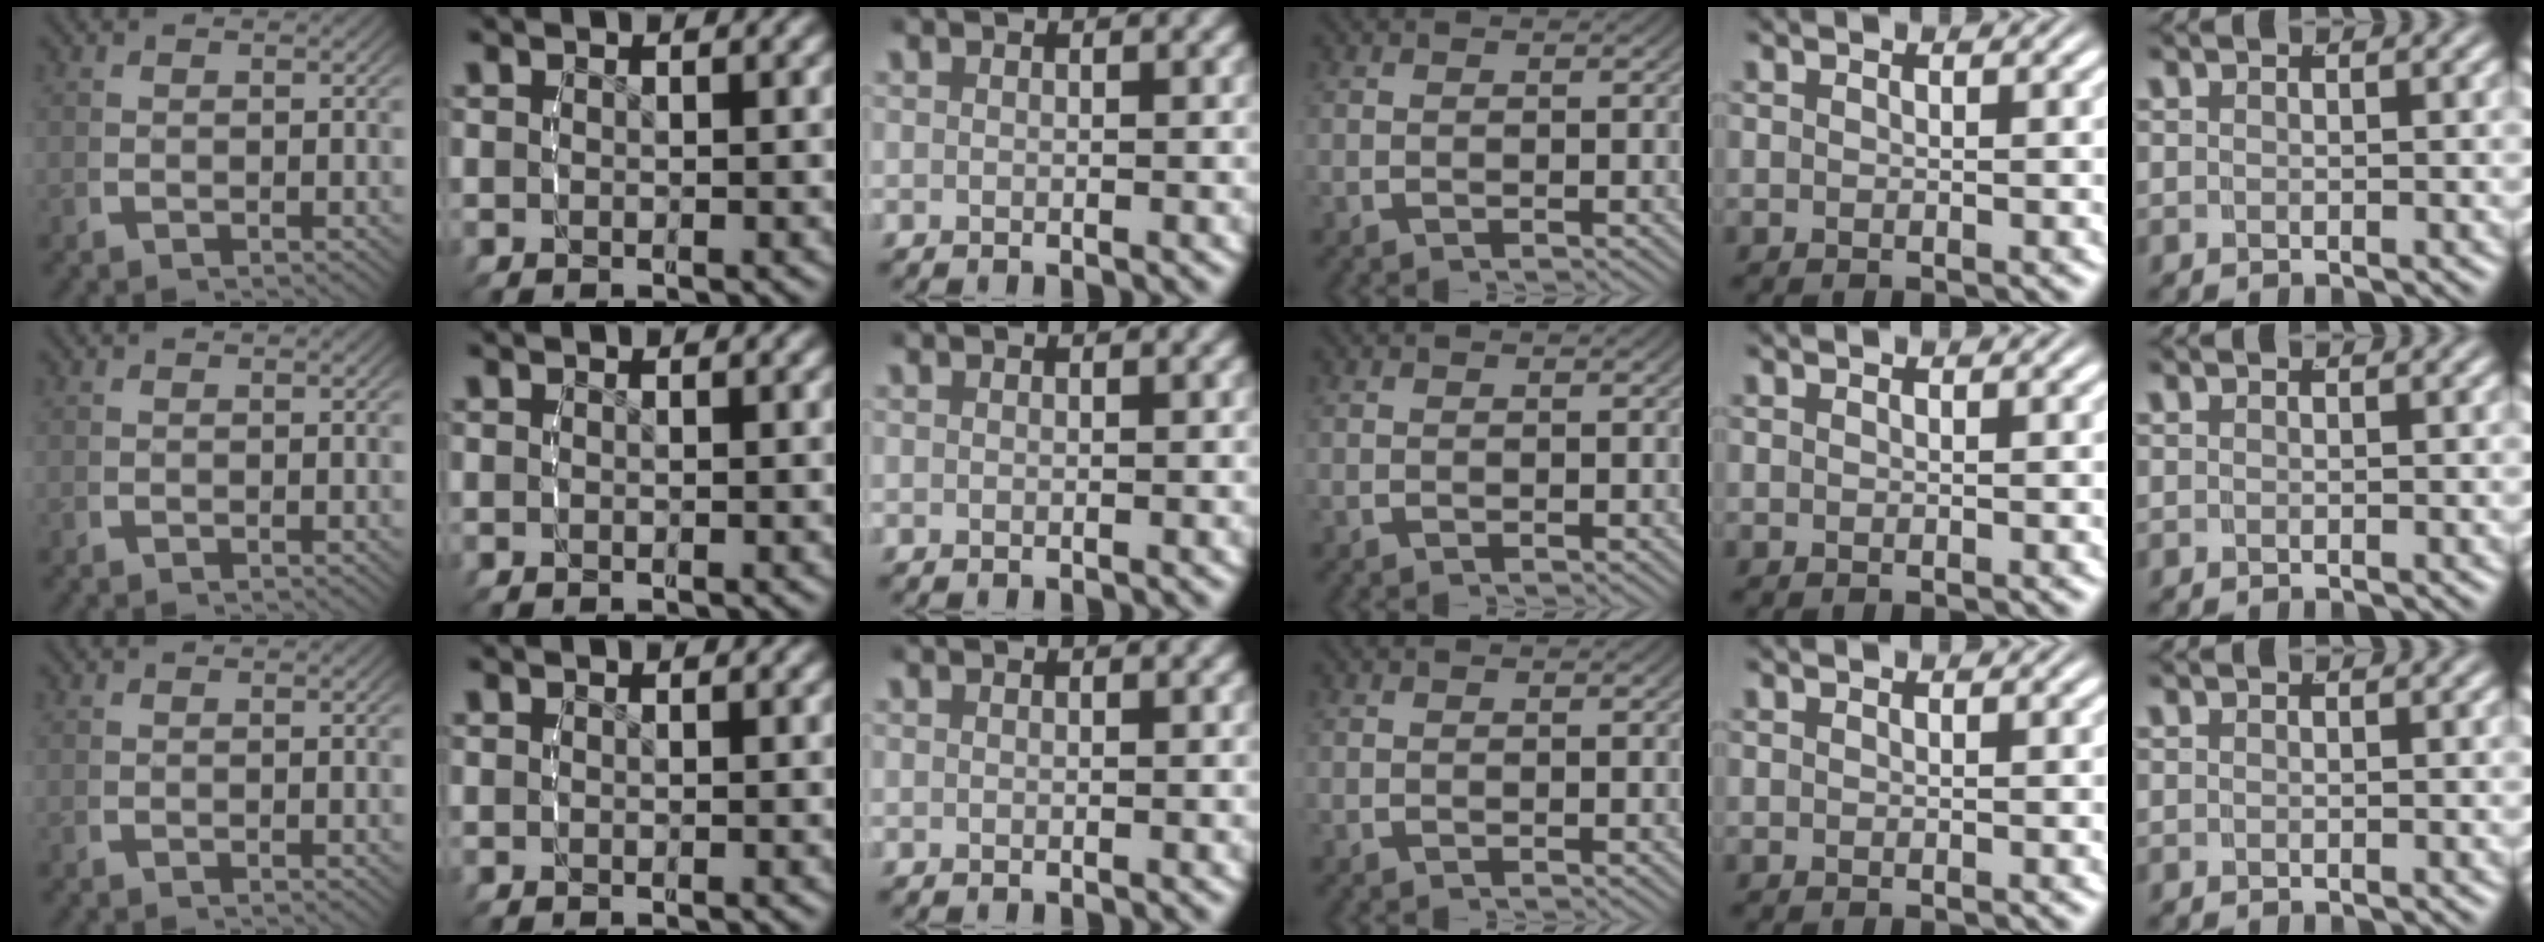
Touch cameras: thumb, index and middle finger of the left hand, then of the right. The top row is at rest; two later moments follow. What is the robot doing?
{"motion": "lift_and_place", "object": "condiment"}